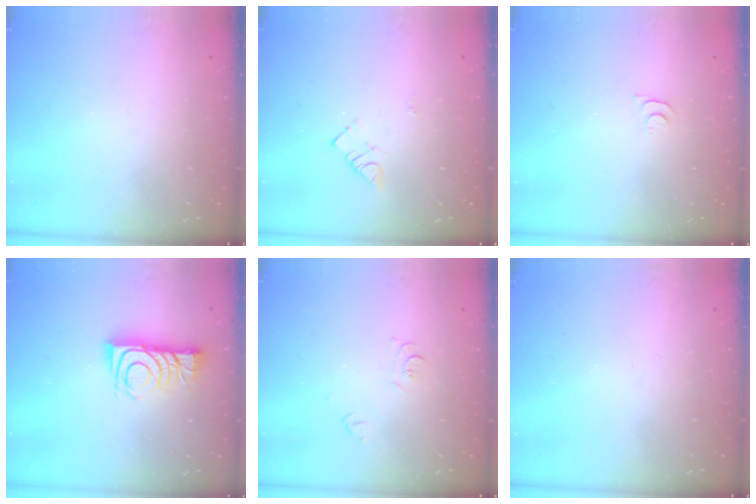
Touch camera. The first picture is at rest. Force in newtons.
{"total": 3.9, "press": 3.8, "slide": 0.5}
{"total": 5.2, "press": 5.1, "slide": 0.5}
{"total": 9.9, "press": 9.9, "slide": 0.4}
{"total": 4.9, "press": 4.9, "slide": 0.7}
{"total": 0.0}